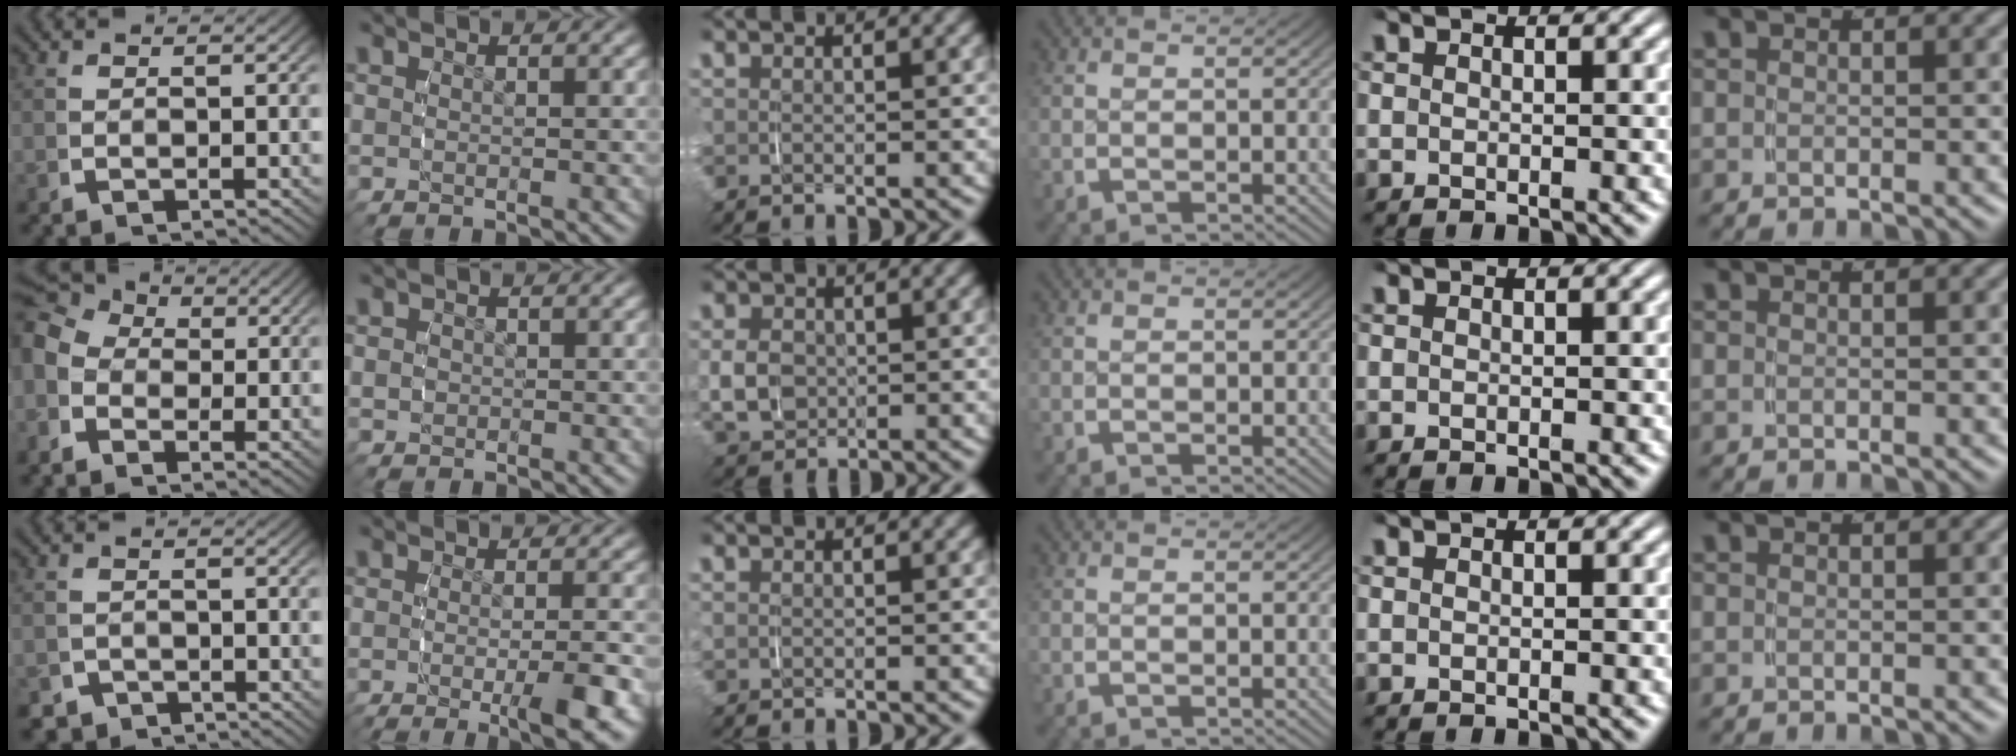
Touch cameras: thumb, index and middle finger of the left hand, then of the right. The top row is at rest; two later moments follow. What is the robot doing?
{"motion": "grasp_and_lifting", "object": "paper towel"}